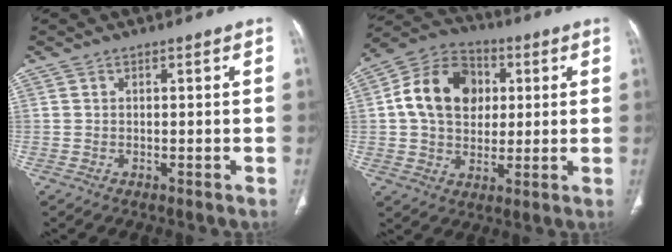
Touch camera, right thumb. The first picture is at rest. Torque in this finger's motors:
{"motor_torque": [0.78, 1.92, 0.55, -0.35, 0.10]}